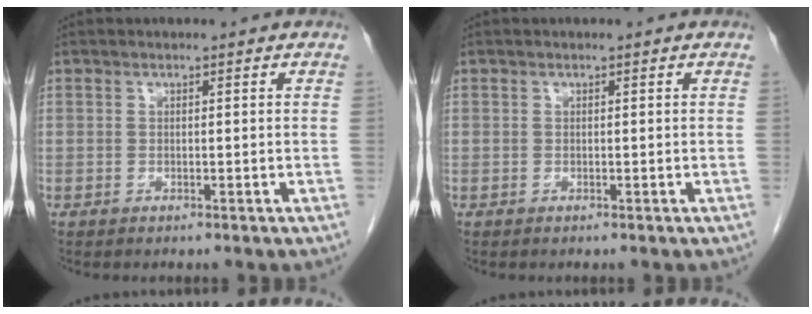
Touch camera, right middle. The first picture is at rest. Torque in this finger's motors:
{"motor_torque": [-0.17, -0.04, -0.03, -0.01]}